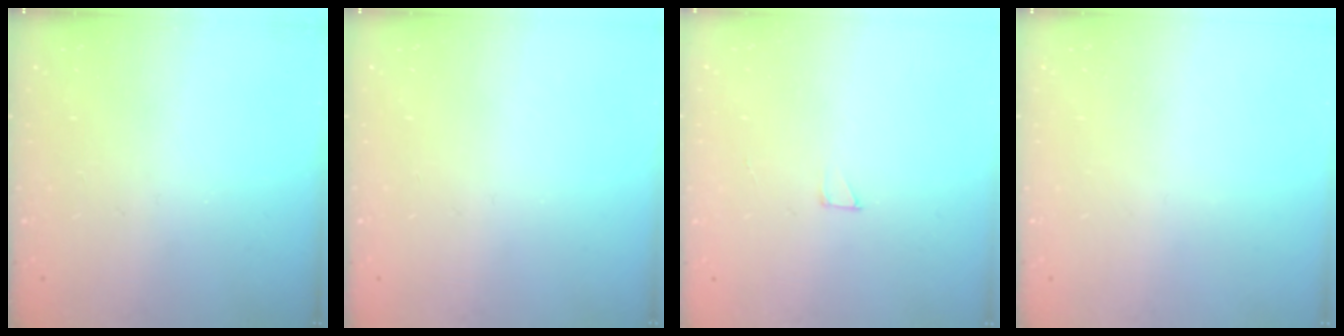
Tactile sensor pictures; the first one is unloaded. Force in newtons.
{"total": 0.0}
{"total": 2.0, "press": 2.0, "slide": 0.0}
{"total": 0.0}